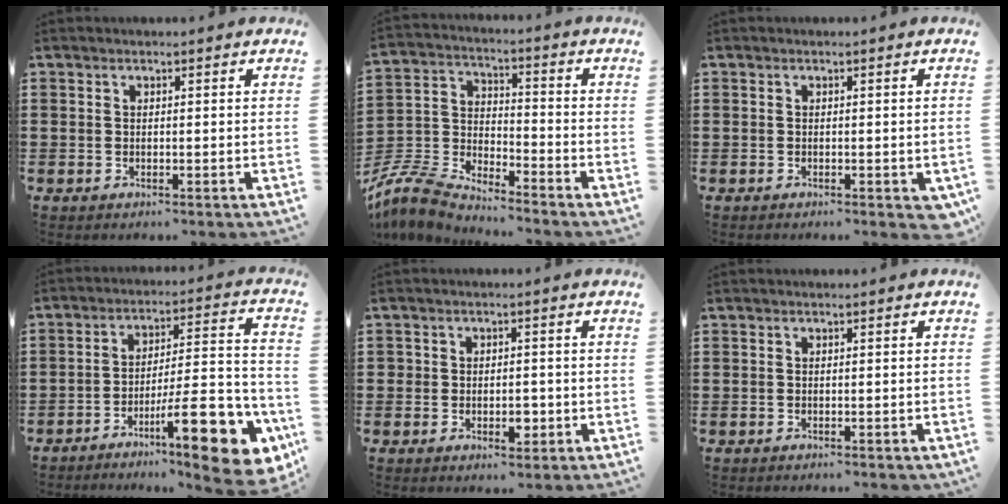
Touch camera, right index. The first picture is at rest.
{"total": 7.3, "force": [-7.1, 1.0, 1.7], "torque": [-0.070, -0.008, -0.153]}
{"total": 0.8, "force": [-0.4, 0.6, 0.2], "torque": [-0.005, 0.001, -0.009]}
{"total": 15.9, "force": [-8.7, 3.6, 12.8], "torque": [-0.165, 0.027, -0.140]}
{"total": 3.3, "force": [-1.1, 2.2, 2.1], "torque": [-0.042, 0.004, -0.021]}
{"total": 0.6, "force": [-0.6, 0.2, 0.0], "torque": [0.000, 0.002, -0.014]}